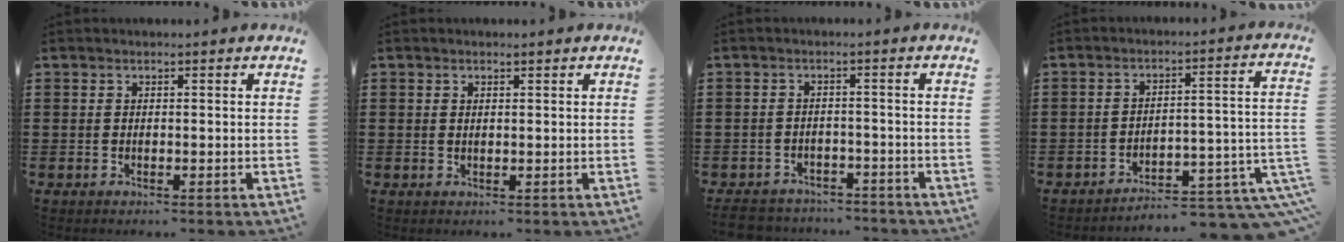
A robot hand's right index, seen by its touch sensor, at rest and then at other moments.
{"total": 0.6, "force": [0.4, 0.2, 0.3], "torque": [-0.008, 0.000, 0.008]}
{"total": 3.7, "force": [-3.5, 0.9, 0.5], "torque": [-0.019, 0.002, -0.075]}
{"total": 5.2, "force": [-4.5, 0.5, 2.6], "torque": [-0.043, -0.008, -0.089]}